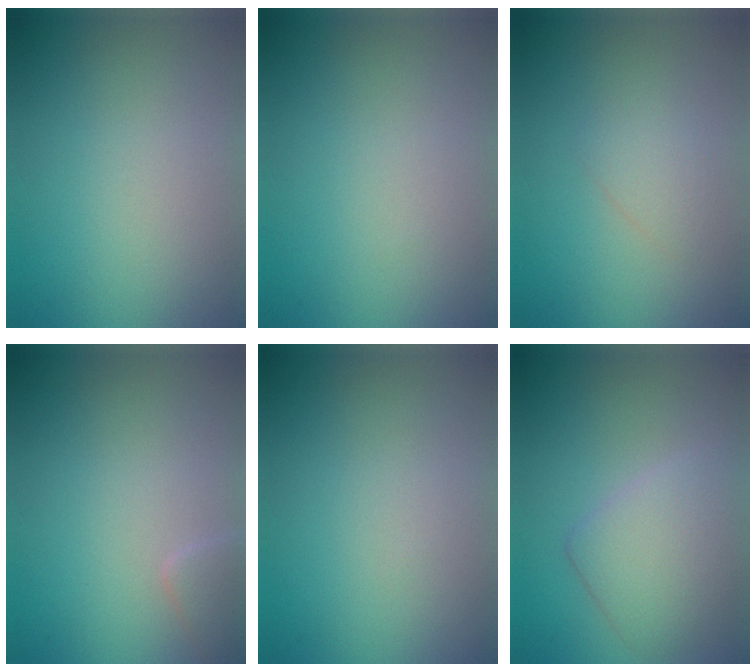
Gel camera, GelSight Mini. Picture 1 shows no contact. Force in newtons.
{"total": 0.0}
{"total": 1.4, "press": 1.4, "slide": 0.2}
{"total": 1.6, "press": 1.6, "slide": 0.1}
{"total": 0.0}
{"total": 4.3, "press": 4.3, "slide": 0.2}